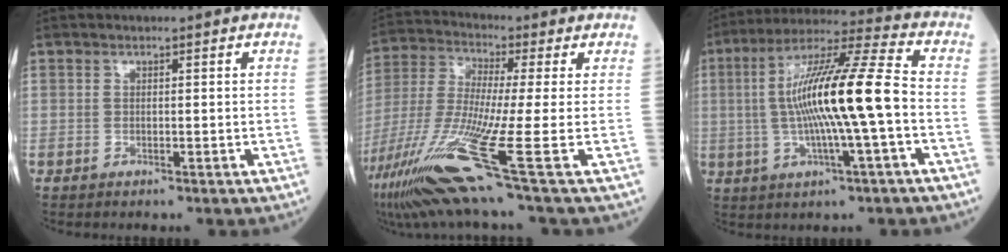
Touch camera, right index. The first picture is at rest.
{"total": 18.4, "force": [-8.2, -0.4, 16.5], "torque": [-0.360, -0.047, -0.161]}
{"total": 16.1, "force": [-0.9, 0.4, 16.1], "torque": [-0.292, 0.013, -0.023]}